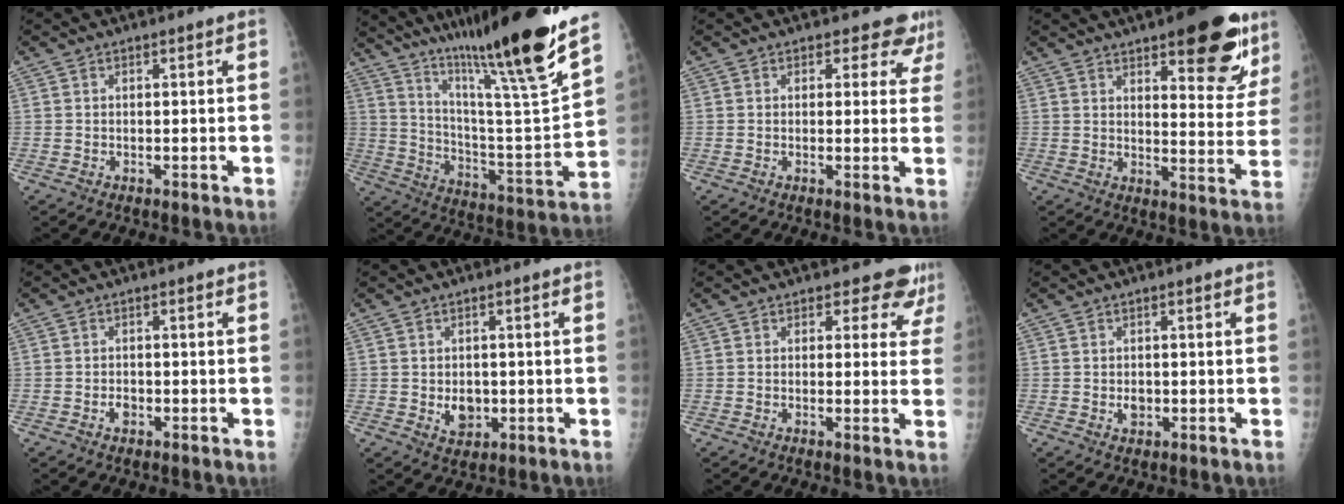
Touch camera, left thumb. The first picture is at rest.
{"total": 27.9, "force": [21.0, 1.0, 18.3], "torque": [-0.277, -0.120, 0.335]}
{"total": 5.1, "force": [4.1, 2.9, 0.9], "torque": [0.029, -0.021, 0.030]}
{"total": 17.5, "force": [10.3, 6.2, 12.7], "torque": [-0.115, -0.056, 0.138]}
{"total": 1.7, "force": [-0.7, 1.2, 0.9], "torque": [-0.009, 0.004, -0.011]}
{"total": 4.3, "force": [-0.4, 3.3, 2.7], "torque": [-0.020, -0.001, 0.004]}
{"total": 6.0, "force": [5.0, 3.2, 0.9], "torque": [0.031, -0.025, 0.038]}
{"total": 1.9, "force": [-0.2, 1.5, 1.1], "torque": [-0.009, 0.001, 0.000]}